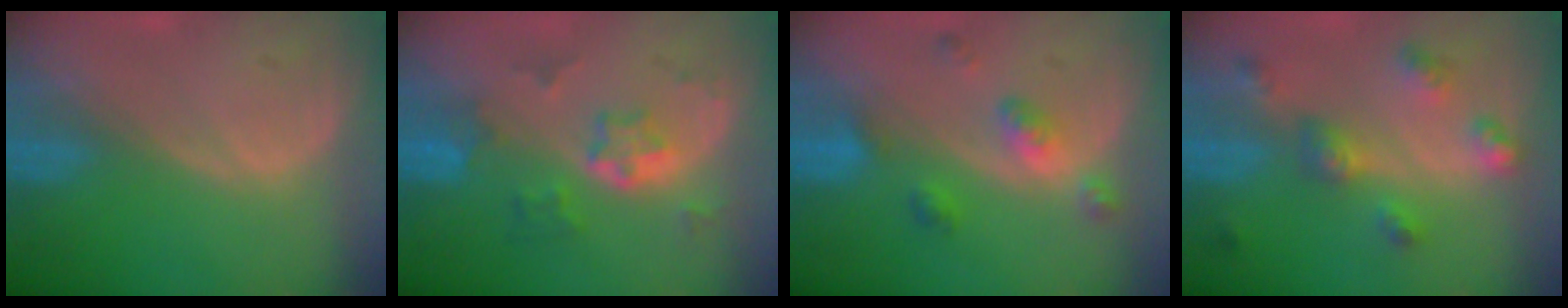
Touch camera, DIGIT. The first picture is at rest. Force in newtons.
{"total": 5.9, "press": 5.4, "slide": 2.5}
{"total": 5.1, "press": 4.6, "slide": 2.2}
{"total": 6.6, "press": 5.8, "slide": 3.1}